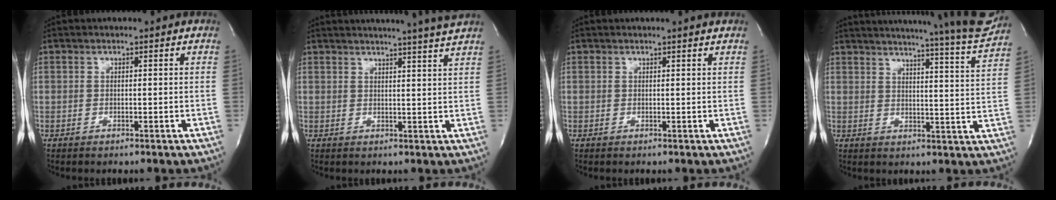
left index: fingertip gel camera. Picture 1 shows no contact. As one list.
[{"total": 10.0, "force": [9.2, -2.0, 3.4], "torque": [-0.049, -0.026, 0.104]}, {"total": 1.7, "force": [1.6, -0.4, 0.4], "torque": [-0.017, 0.001, 0.017]}, {"total": 20.6, "force": [19.0, -1.2, 7.8], "torque": [-0.120, -0.078, 0.227]}]